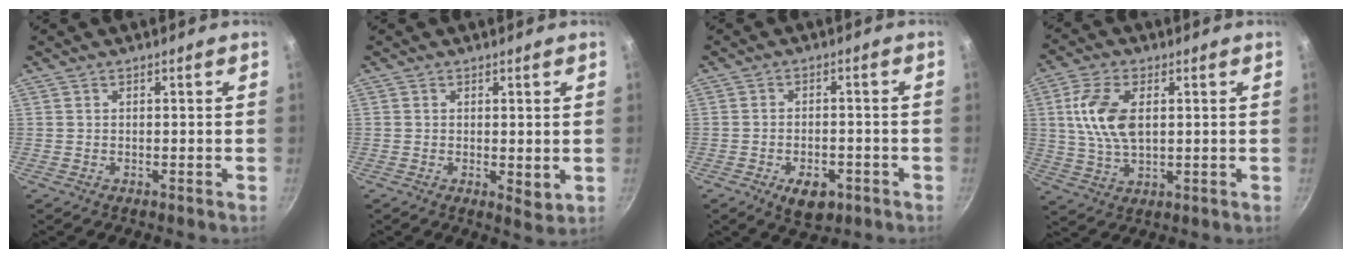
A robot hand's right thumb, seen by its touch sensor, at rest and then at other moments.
{"total": 3.1, "force": [0.2, 1.5, 2.7], "torque": [-0.040, -0.012, 0.004]}
{"total": 6.8, "force": [-3.2, 3.8, 4.6], "torque": [-0.057, 0.013, -0.041]}
{"total": 10.4, "force": [2.0, 5.6, 8.5], "torque": [-0.162, 0.001, 0.037]}